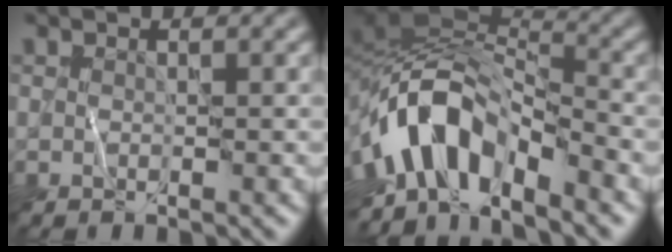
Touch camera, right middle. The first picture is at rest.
{"total": 9.8, "force": [-4.6, 5.0, 7.1], "torque": [-0.114, 0.013, -0.090]}